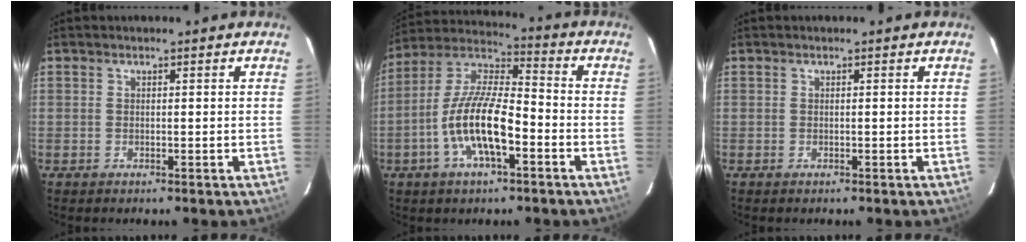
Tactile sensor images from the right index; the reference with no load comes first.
{"total": 13.8, "force": [-5.2, 4.5, 12.0], "torque": [-0.246, -0.001, -0.100]}
{"total": 0.0}